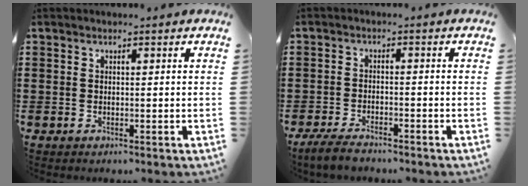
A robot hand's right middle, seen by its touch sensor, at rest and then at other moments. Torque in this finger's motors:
{"motor_torque": [2.14, 0.00, 0.36, 0.11]}